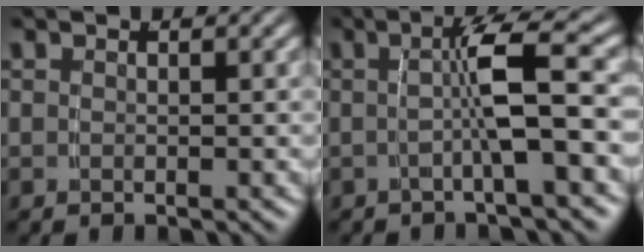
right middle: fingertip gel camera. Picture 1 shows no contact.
{"total": 4.0, "force": [-0.4, -0.5, 3.9], "torque": [-0.053, 0.014, -0.008]}